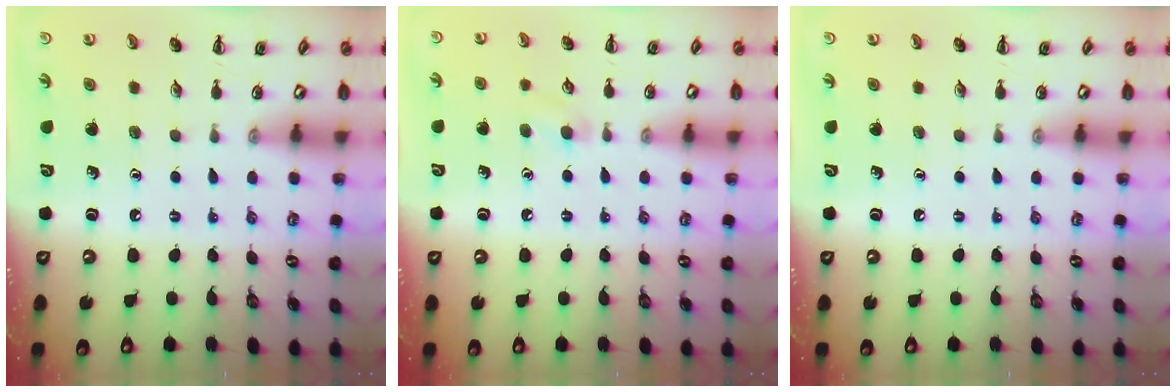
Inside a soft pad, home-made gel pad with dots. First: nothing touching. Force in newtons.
{"total": 5.3, "press": 5.0, "slide": 1.9}
{"total": 0.0}